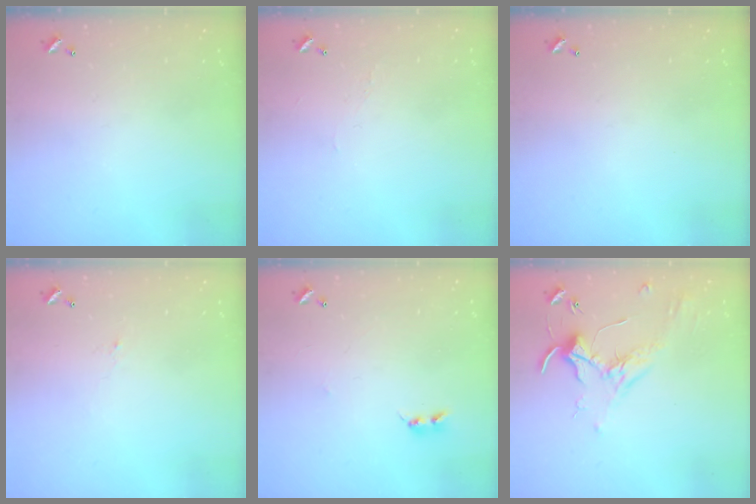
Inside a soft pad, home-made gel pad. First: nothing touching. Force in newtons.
{"total": 0.9, "press": 0.7, "slide": 0.6}
{"total": 0.0}
{"total": 0.8, "press": 0.7, "slide": 0.5}
{"total": 2.2, "press": 2.2, "slide": 0.4}
{"total": 1.7, "press": 1.6, "slide": 0.4}